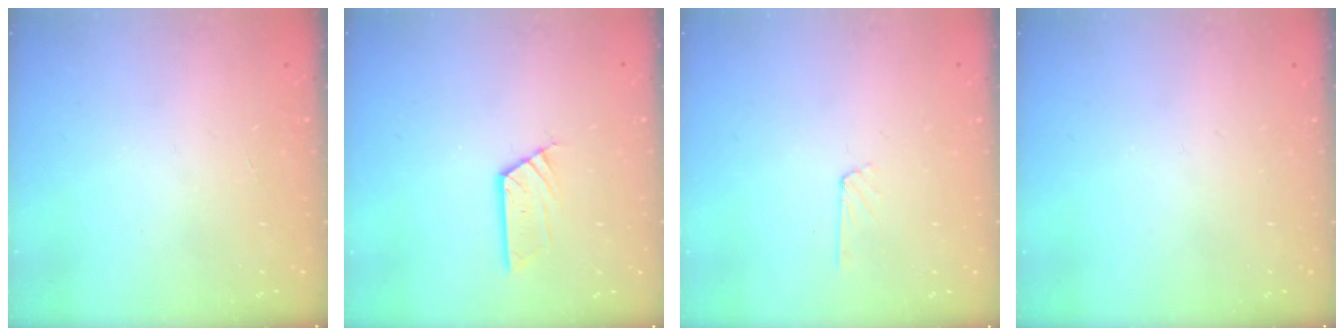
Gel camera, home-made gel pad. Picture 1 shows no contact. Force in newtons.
{"total": 5.3, "press": 5.3, "slide": 0.1}
{"total": 2.9, "press": 2.9, "slide": 0.3}
{"total": 0.0}